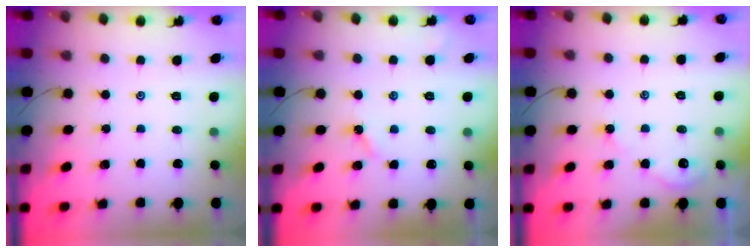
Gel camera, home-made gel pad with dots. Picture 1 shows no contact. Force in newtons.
{"total": 2.4, "press": 2.3, "slide": 0.3}
{"total": 2.1, "press": 2.1, "slide": 0.3}